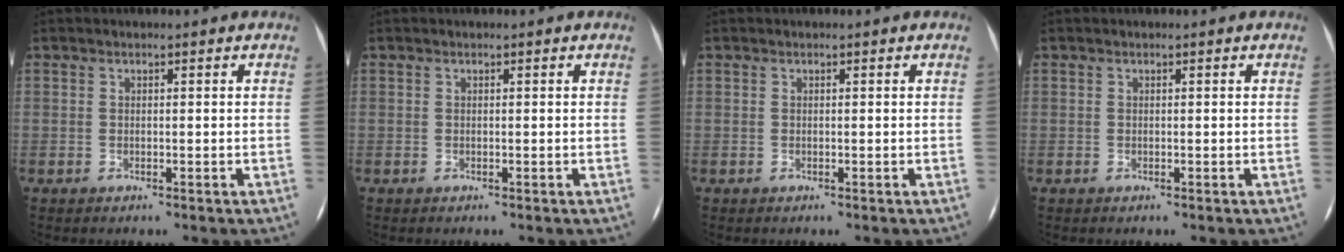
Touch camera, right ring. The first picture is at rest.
{"total": 0.0}
{"total": 0.0}
{"total": 0.0}